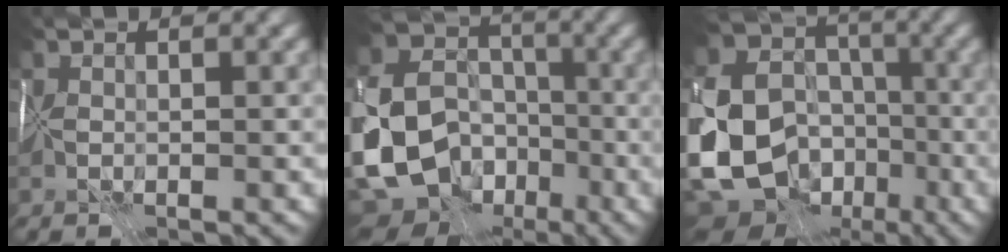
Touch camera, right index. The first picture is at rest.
{"total": 14.7, "force": [-5.5, 11.6, 7.2], "torque": [-0.164, -0.021, -0.096]}
{"total": 16.7, "force": [-5.0, 13.8, 8.0], "torque": [-0.200, -0.020, -0.096]}